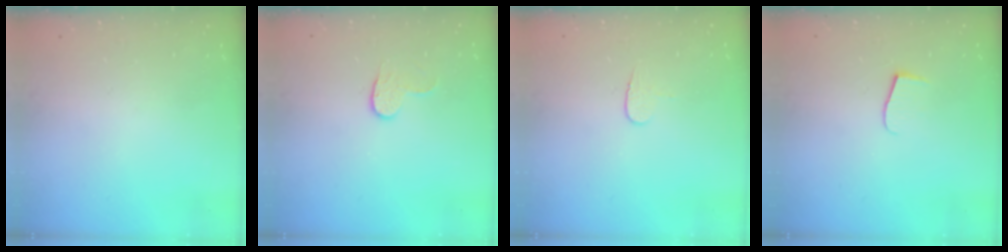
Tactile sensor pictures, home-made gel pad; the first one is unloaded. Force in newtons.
{"total": 4.1, "press": 4.1, "slide": 0.4}
{"total": 3.8, "press": 3.8, "slide": 0.4}
{"total": 5.5, "press": 5.5, "slide": 0.6}